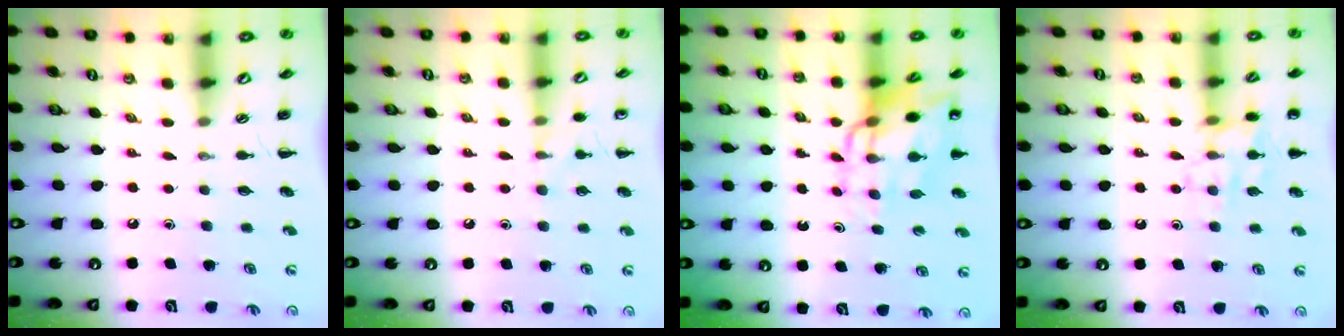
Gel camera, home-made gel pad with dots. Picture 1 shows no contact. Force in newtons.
{"total": 7.0, "press": 6.8, "slide": 1.5}
{"total": 12.2, "press": 11.8, "slide": 3.3}
{"total": 11.6, "press": 11.5, "slide": 0.7}